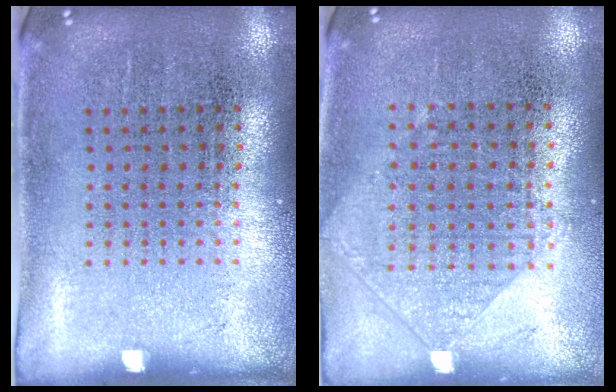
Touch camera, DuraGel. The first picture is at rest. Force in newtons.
{"total": 1.0, "press": 0.9, "slide": 0.4}